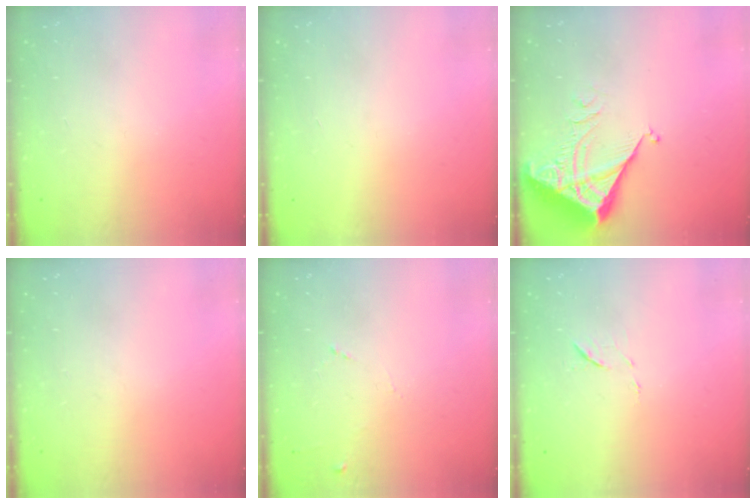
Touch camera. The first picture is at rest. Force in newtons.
{"total": 1.7, "press": 1.7, "slide": 0.1}
{"total": 5.4, "press": 5.4, "slide": 0.7}
{"total": 0.0}
{"total": 5.4, "press": 5.3, "slide": 0.9}
{"total": 6.7, "press": 6.6, "slide": 1.1}